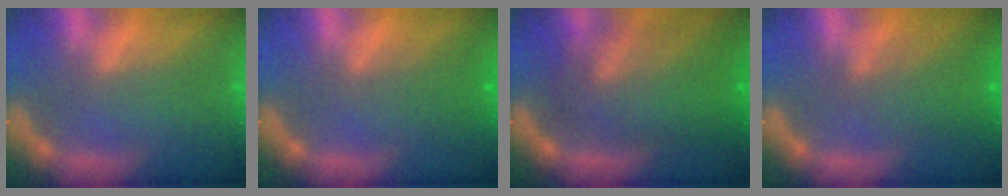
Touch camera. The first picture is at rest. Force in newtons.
{"total": 1.9}
{"total": 9.1}
{"total": 4.1}